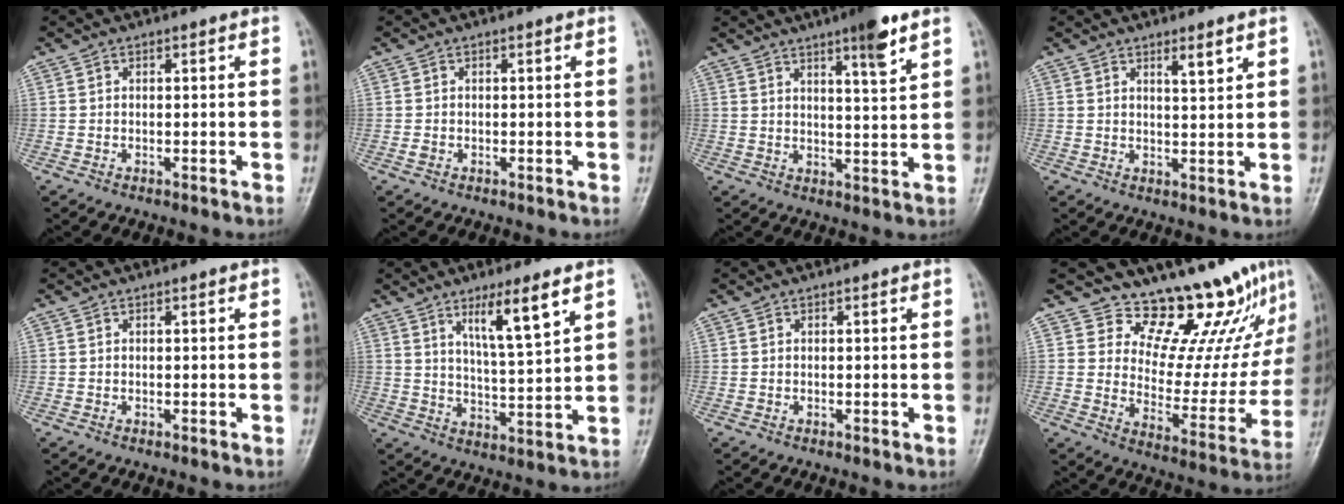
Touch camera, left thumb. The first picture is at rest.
{"total": 0.9, "force": [-0.1, 0.6, 0.7], "torque": [-0.010, 0.001, -0.001]}
{"total": 7.7, "force": [4.9, 0.9, 5.9], "torque": [-0.084, -0.028, 0.072]}
{"total": 3.3, "force": [2.1, 0.5, 2.5], "torque": [-0.040, -0.017, 0.035]}
{"total": 0.0}
{"total": 9.6, "force": [5.5, 1.1, 7.8], "torque": [-0.135, -0.041, 0.100]}
{"total": 0.0}
{"total": 15.5, "force": [13.0, 5.7, 6.4], "torque": [-0.034, -0.115, 0.186]}